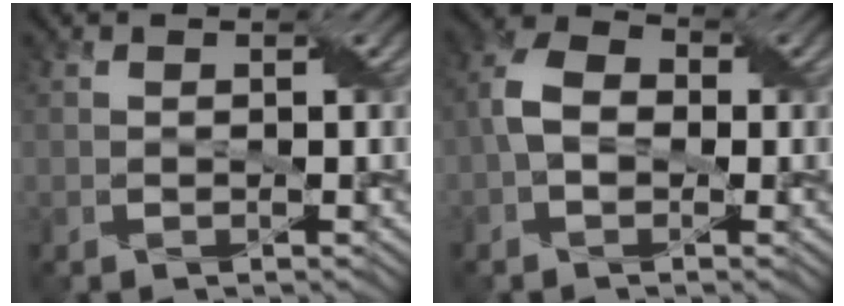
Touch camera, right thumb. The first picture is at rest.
{"total": 5.3, "force": [-0.7, 3.7, 3.8], "torque": [-0.081, 0.010, -0.023]}